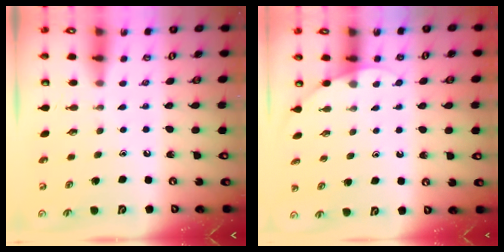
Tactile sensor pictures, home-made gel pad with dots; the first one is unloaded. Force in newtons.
{"total": 4.6, "press": 4.5, "slide": 0.4}